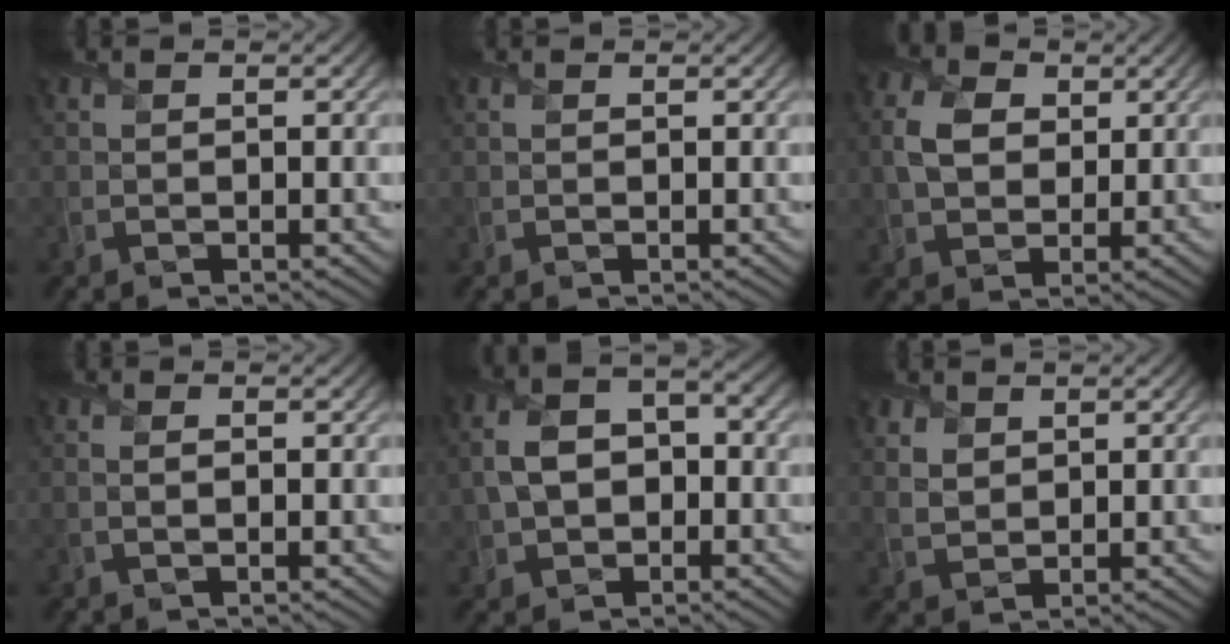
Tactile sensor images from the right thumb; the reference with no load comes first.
{"total": 0.0}
{"total": 5.7, "force": [1.3, 4.1, 3.7], "torque": [-0.097, 0.008, 0.020]}
{"total": 0.9, "force": [-0.2, 0.2, 0.9], "torque": [-0.020, 0.000, -0.004]}
{"total": 7.2, "force": [-0.5, 4.8, 5.3], "torque": [-0.116, 0.006, -0.014]}
{"total": 2.9, "force": [1.5, 2.0, 1.4], "torque": [-0.040, -0.004, 0.032]}